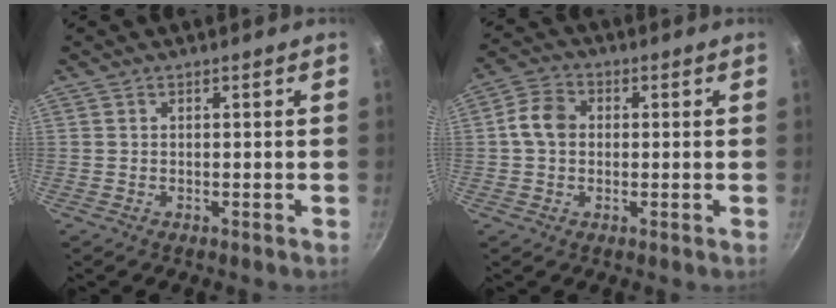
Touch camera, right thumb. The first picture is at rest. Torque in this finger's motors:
{"motor_torque": [0.67, 1.12, 0.62, -0.57, 0.23]}